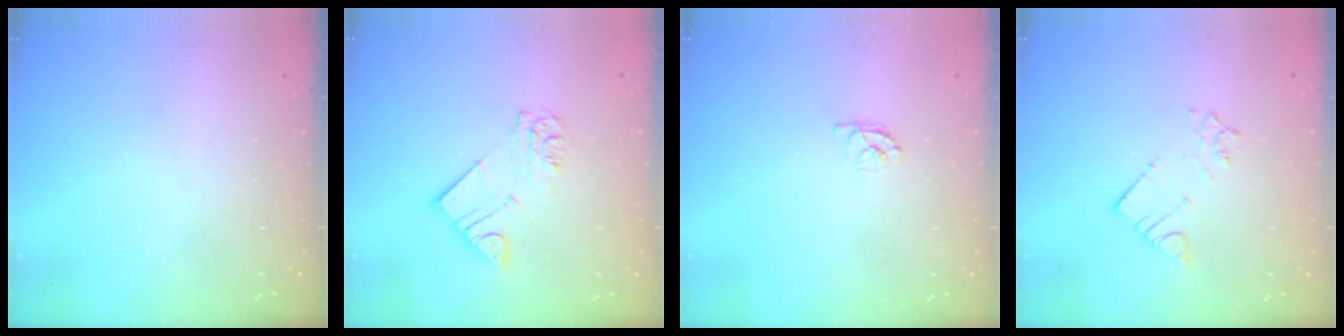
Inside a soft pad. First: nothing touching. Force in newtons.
{"total": 7.7, "press": 7.7, "slide": 0.7}
{"total": 4.5, "press": 4.5, "slide": 0.3}
{"total": 3.6, "press": 3.6, "slide": 0.1}